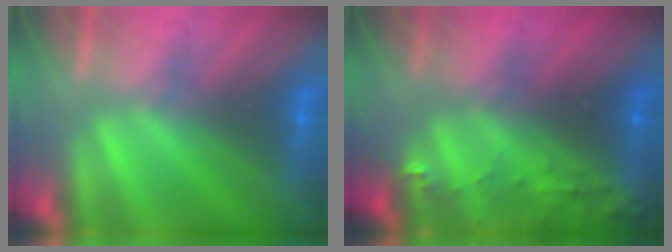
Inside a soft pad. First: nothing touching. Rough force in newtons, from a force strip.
{"total": 7.7}